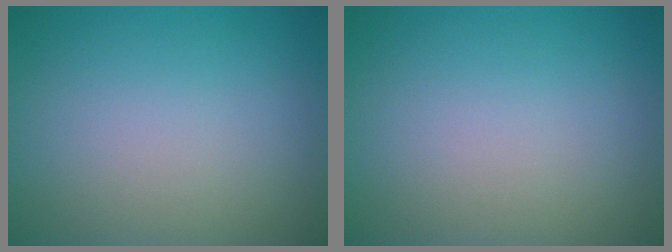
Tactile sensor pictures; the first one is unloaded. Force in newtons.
{"total": 0.0}